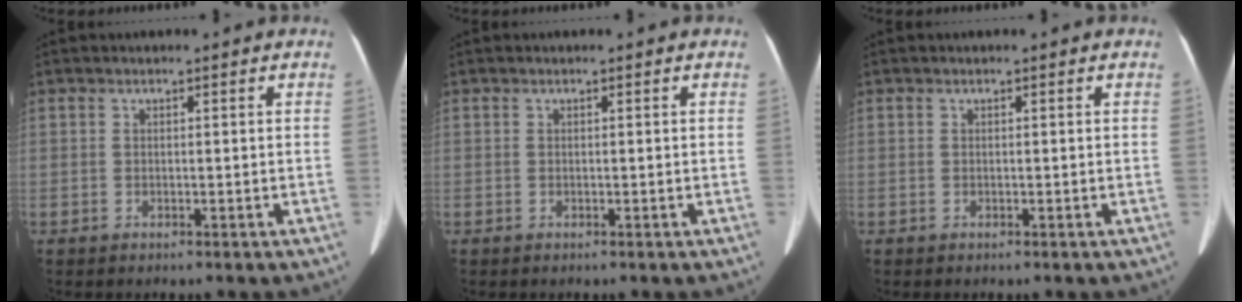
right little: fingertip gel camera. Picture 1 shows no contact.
{"total": 0.0}
{"total": 0.0}